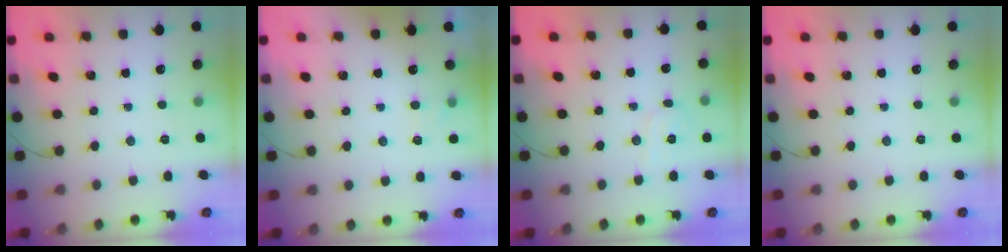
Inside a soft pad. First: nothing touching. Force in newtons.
{"total": 1.6, "press": 1.2, "slide": 1.1}
{"total": 5.1, "press": 4.9, "slide": 1.5}
{"total": 0.0}